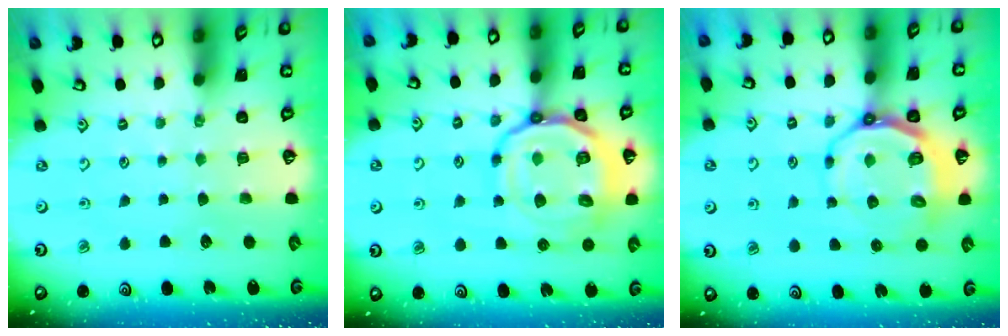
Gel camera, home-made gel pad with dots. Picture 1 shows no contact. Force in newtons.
{"total": 20.5, "press": 20.4, "slide": 2.3}
{"total": 11.2, "press": 10.7, "slide": 3.4}